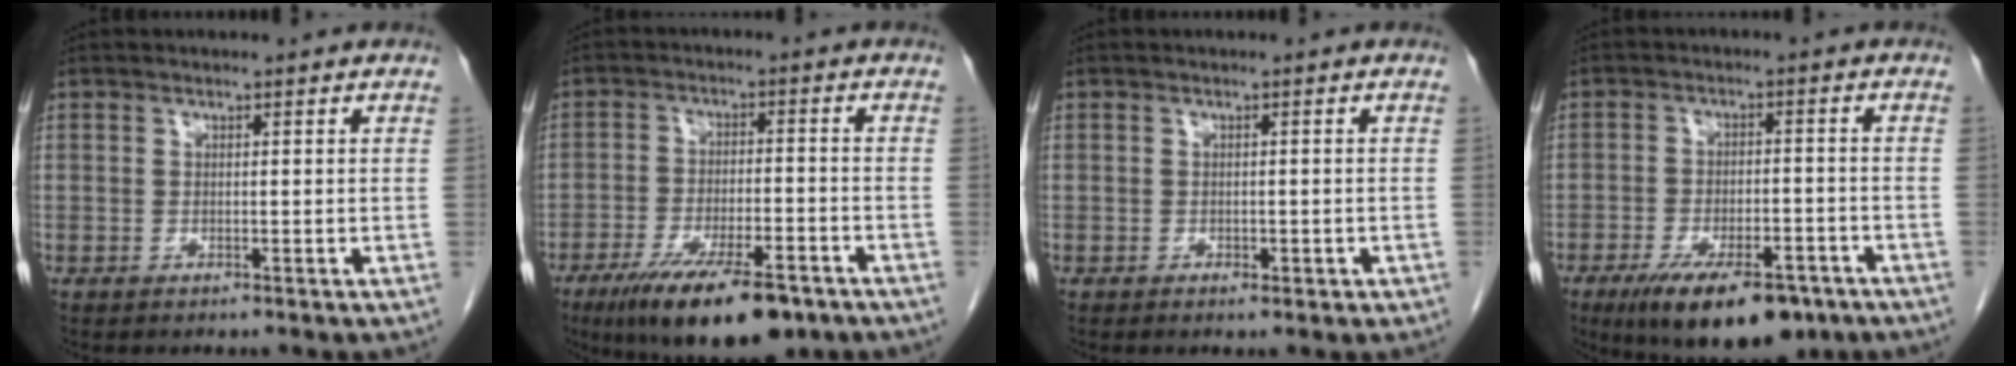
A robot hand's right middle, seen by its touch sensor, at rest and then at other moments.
{"total": 14.1, "force": [-9.5, 3.5, 9.8], "torque": [-0.157, -0.025, -0.154]}
{"total": 1.3, "force": [-0.6, 0.7, 0.9], "torque": [-0.016, -0.001, -0.005]}
{"total": 13.4, "force": [-9.0, 4.8, 8.7], "torque": [-0.135, -0.011, -0.137]}